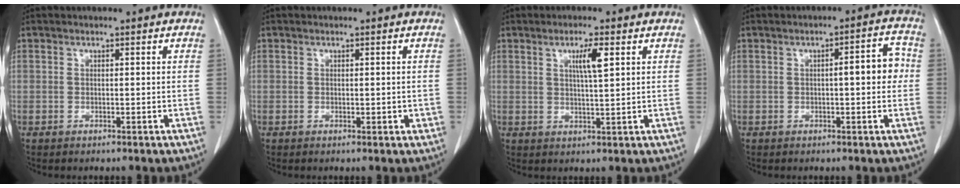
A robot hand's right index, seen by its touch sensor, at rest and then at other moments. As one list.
[{"total": 1.4, "force": [-0.1, 0.7, 1.2], "torque": [-0.014, 0.000, 0.002]}, {"total": 4.1, "force": [1.6, 0.1, 3.7], "torque": [-0.063, -0.002, 0.026]}, {"total": 5.1, "force": [0.0, 1.2, 4.9], "torque": [-0.061, 0.020, -0.005]}]